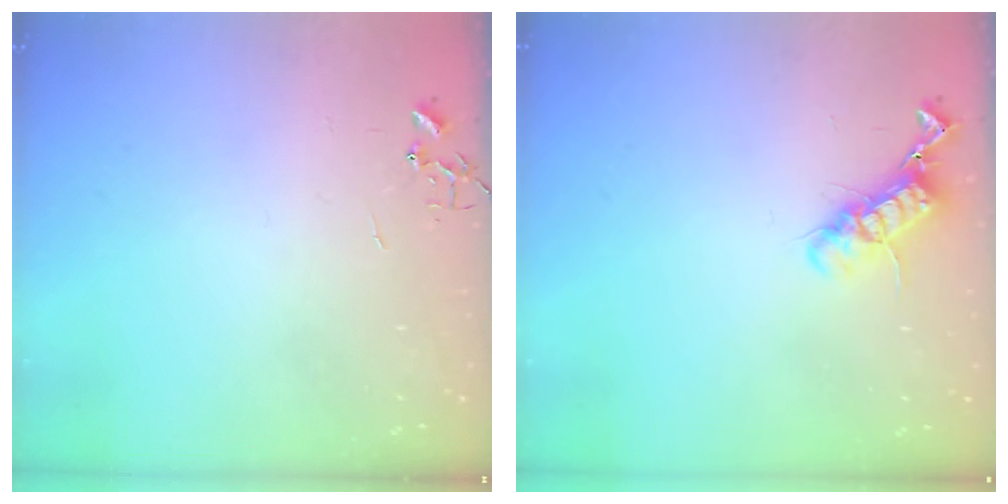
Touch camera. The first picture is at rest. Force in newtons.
{"total": 12.0, "press": 11.9, "slide": 0.7}